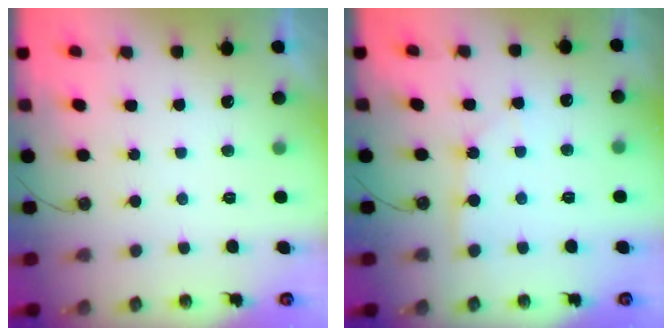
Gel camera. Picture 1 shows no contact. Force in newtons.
{"total": 3.2, "press": 3.2, "slide": 0.4}